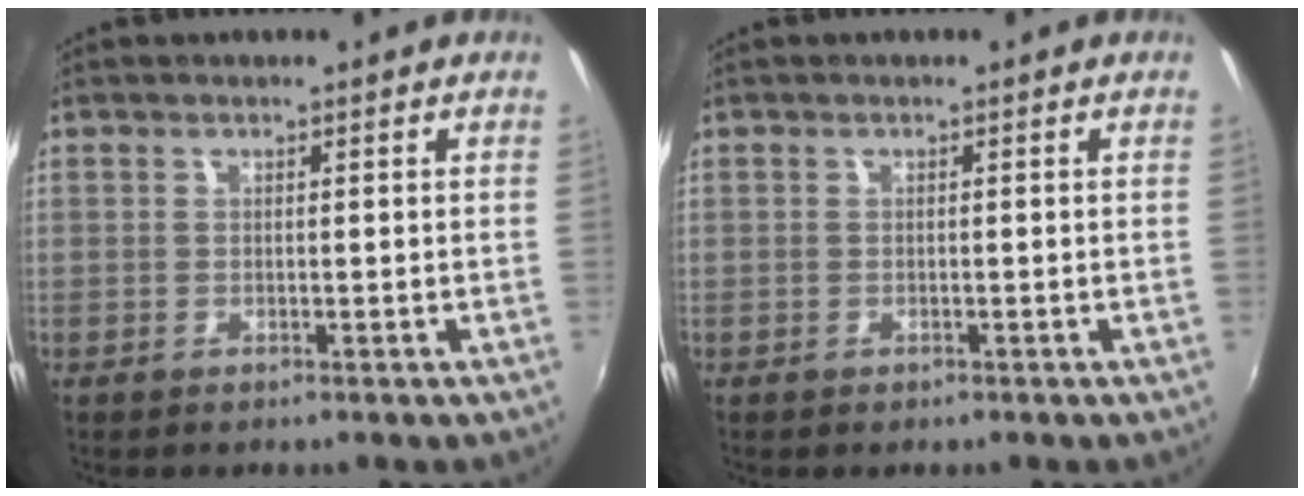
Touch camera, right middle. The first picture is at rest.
{"total": 0.5, "force": [-0.4, 0.3, 0.1], "torque": [-0.002, -0.003, -0.008]}